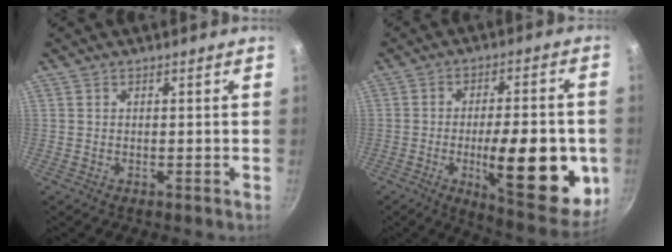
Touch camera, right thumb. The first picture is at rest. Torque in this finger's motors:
{"motor_torque": [2.53, 2.49, 1.76, -0.08, 0.19]}